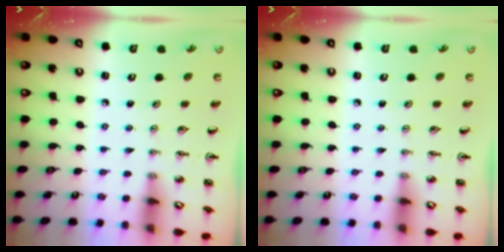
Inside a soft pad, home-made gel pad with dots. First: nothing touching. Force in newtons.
{"total": 0.0}